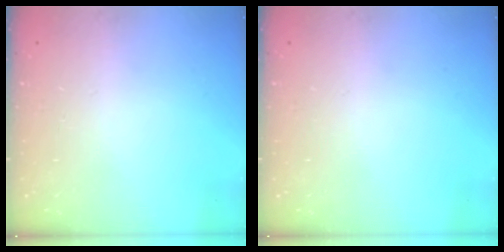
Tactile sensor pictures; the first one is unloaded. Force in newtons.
{"total": 0.0}